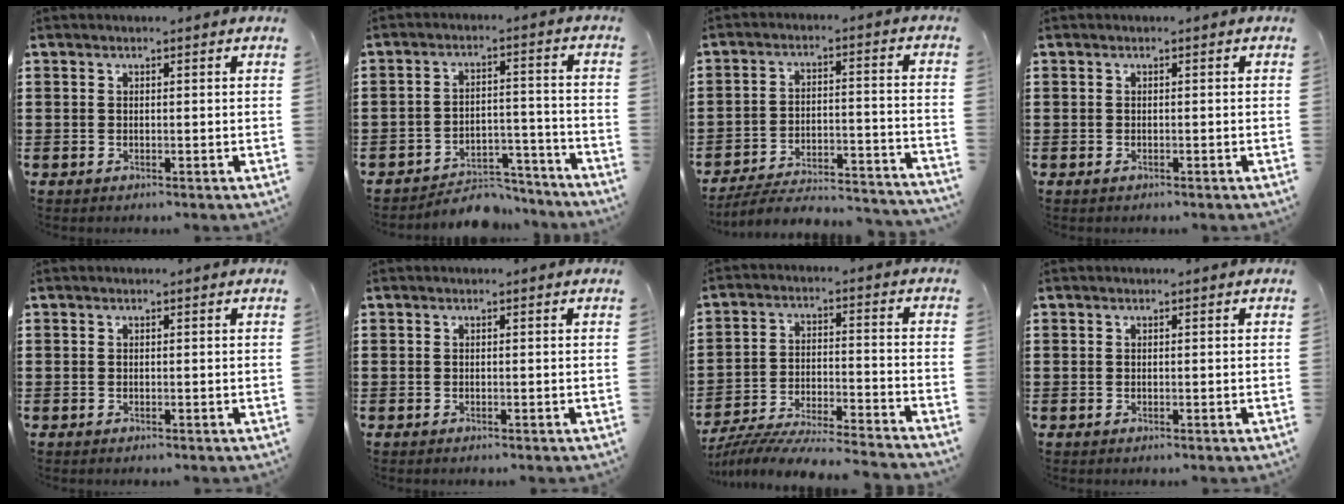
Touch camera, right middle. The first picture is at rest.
{"total": 5.5, "force": [-5.2, 1.4, 1.1], "torque": [-0.015, 0.015, -0.104]}
{"total": 4.8, "force": [-4.5, 0.4, 1.5], "torque": [-0.034, -0.007, -0.095]}
{"total": 0.0}
{"total": 0.0}
{"total": 0.0}
{"total": 7.4, "force": [-7.1, 0.2, 1.8], "torque": [-0.033, 0.002, -0.140]}
{"total": 0.0}